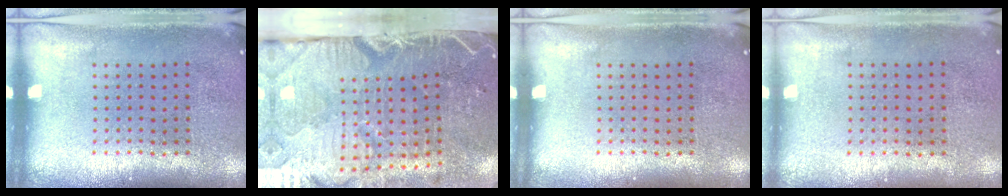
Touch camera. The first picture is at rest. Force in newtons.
{"total": 5.4, "press": 4.4, "slide": 3.1}
{"total": 0.0}
{"total": 0.0}